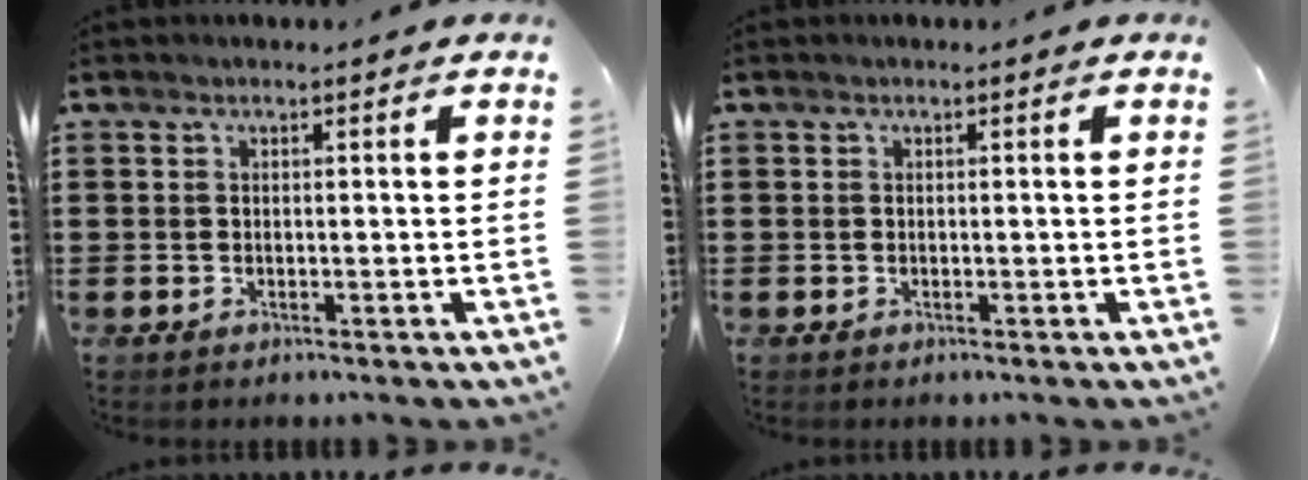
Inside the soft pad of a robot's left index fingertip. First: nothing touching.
{"total": 0.0}